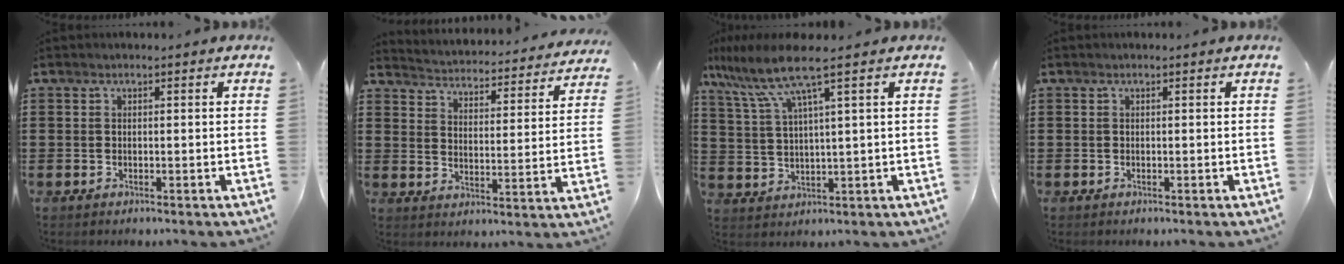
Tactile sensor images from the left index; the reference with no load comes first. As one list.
[{"total": 3.1, "force": [3.1, -0.2, -0.1], "torque": [-0.021, -0.035, 0.043]}, {"total": 8.1, "force": [4.9, 0.4, 6.5], "torque": [-0.156, -0.023, 0.078]}, {"total": 0.0}]